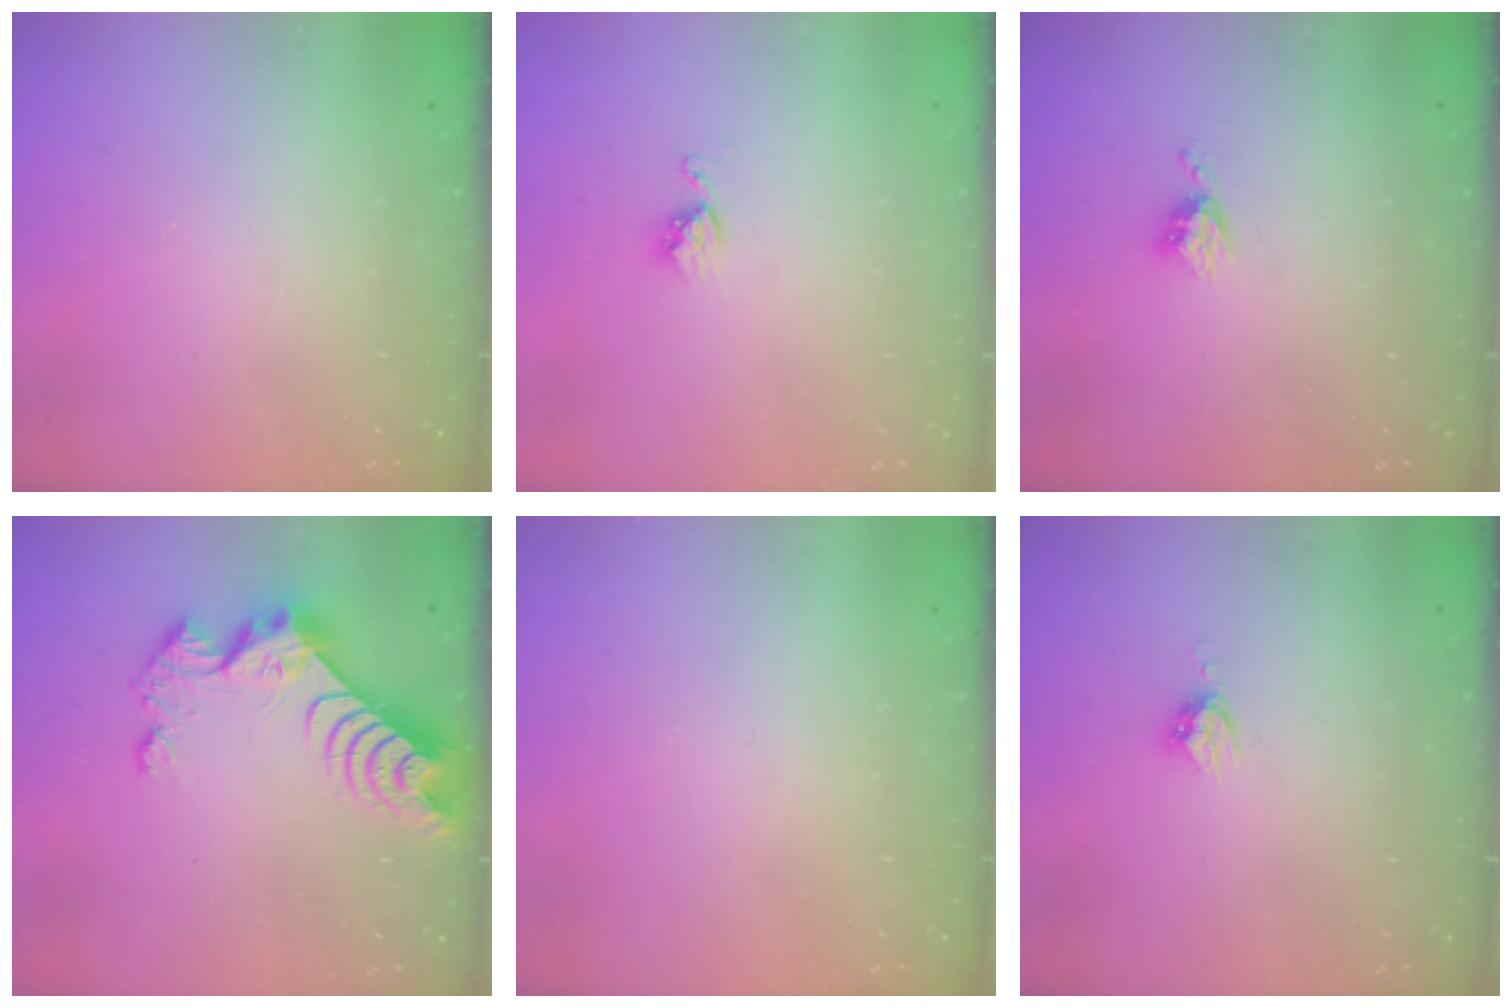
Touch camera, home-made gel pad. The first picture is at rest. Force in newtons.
{"total": 5.1, "press": 5.0, "slide": 0.5}
{"total": 3.6, "press": 3.6, "slide": 0.4}
{"total": 9.0, "press": 9.0, "slide": 0.8}
{"total": 0.0}
{"total": 4.9, "press": 4.9, "slide": 0.1}